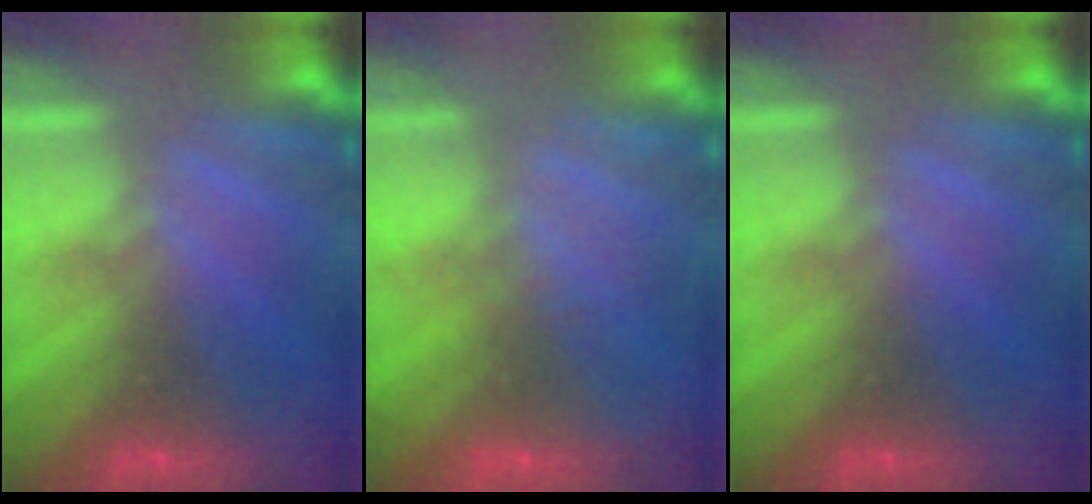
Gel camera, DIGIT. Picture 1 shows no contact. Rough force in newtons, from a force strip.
{"total": 2.2}
{"total": 0.0}